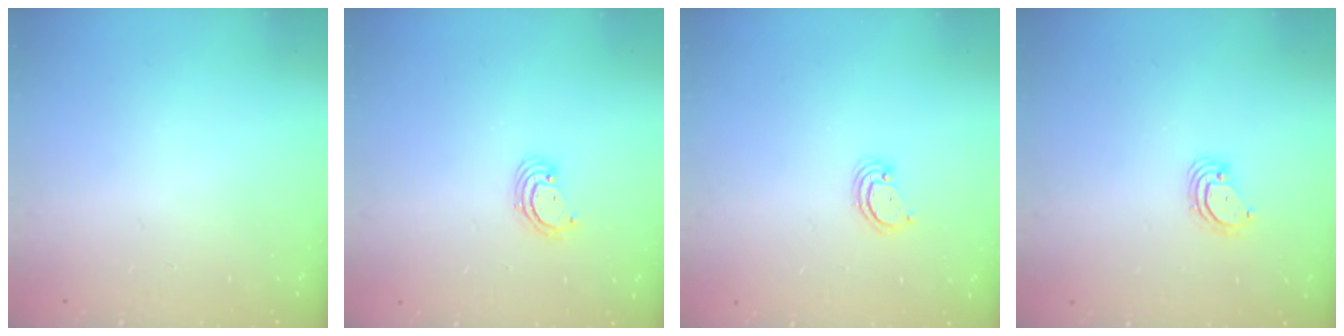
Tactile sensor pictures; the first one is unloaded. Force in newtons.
{"total": 3.4, "press": 3.4, "slide": 0.3}
{"total": 2.6, "press": 2.6, "slide": 0.2}
{"total": 3.7, "press": 3.7, "slide": 0.2}